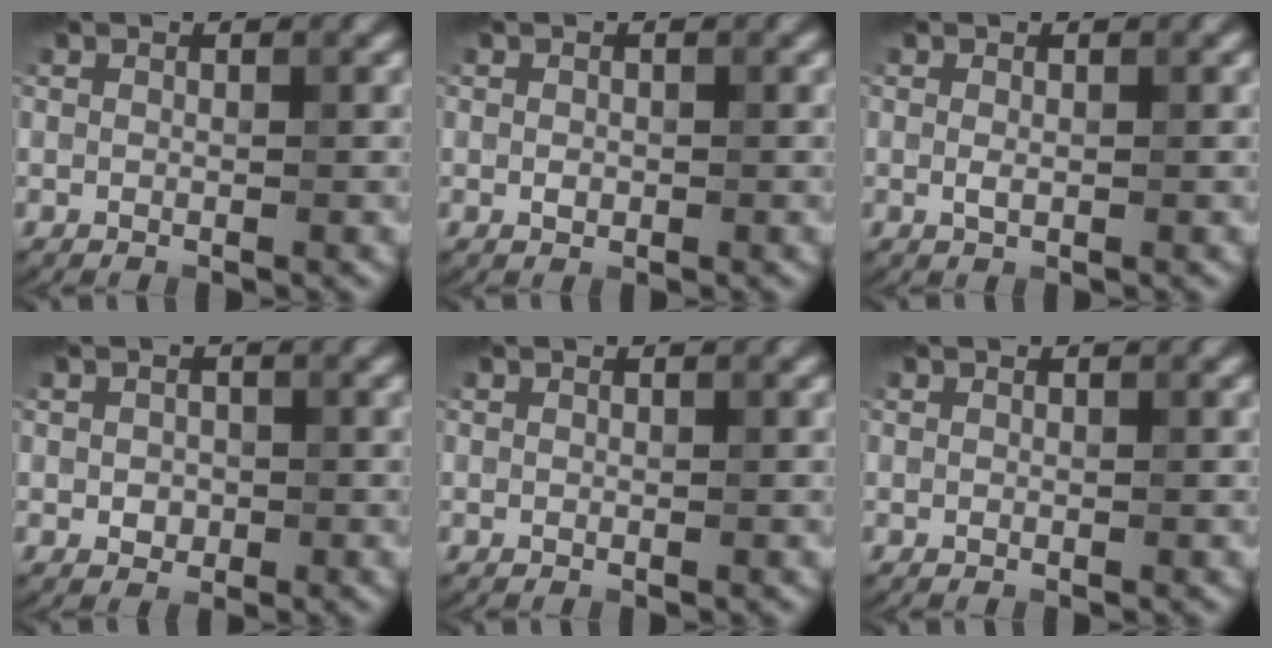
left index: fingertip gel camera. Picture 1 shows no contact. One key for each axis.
{"total": 0.6, "fx": -0.1, "fy": 0.5, "fz": 0.4, "tx": -0.008, "ty": -0.002, "tz": -0.004}
{"total": 0.8, "fx": 0.0, "fy": 0.4, "fz": 0.7, "tx": -0.015, "ty": -0.002, "tz": -0.001}
{"total": 1.2, "fx": 0.1, "fy": 1.1, "fz": 0.5, "tx": -0.008, "ty": -0.002, "tz": -0.002}
{"total": 0.0}
{"total": 0.0}